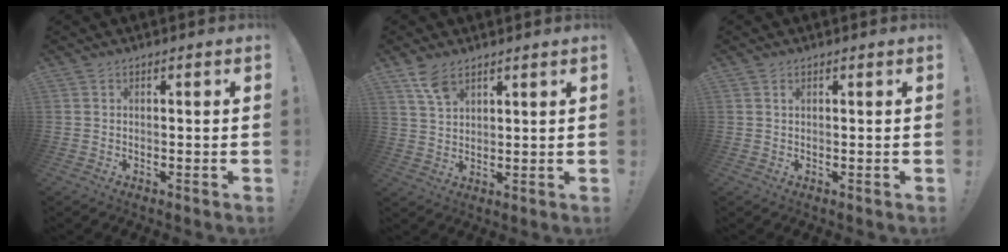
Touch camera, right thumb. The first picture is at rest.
{"total": 6.7, "force": [4.5, 3.3, 3.8], "torque": [-0.069, -0.020, 0.086]}
{"total": 0.6, "force": [0.4, 0.1, 0.3], "torque": [0.000, -0.003, 0.007]}